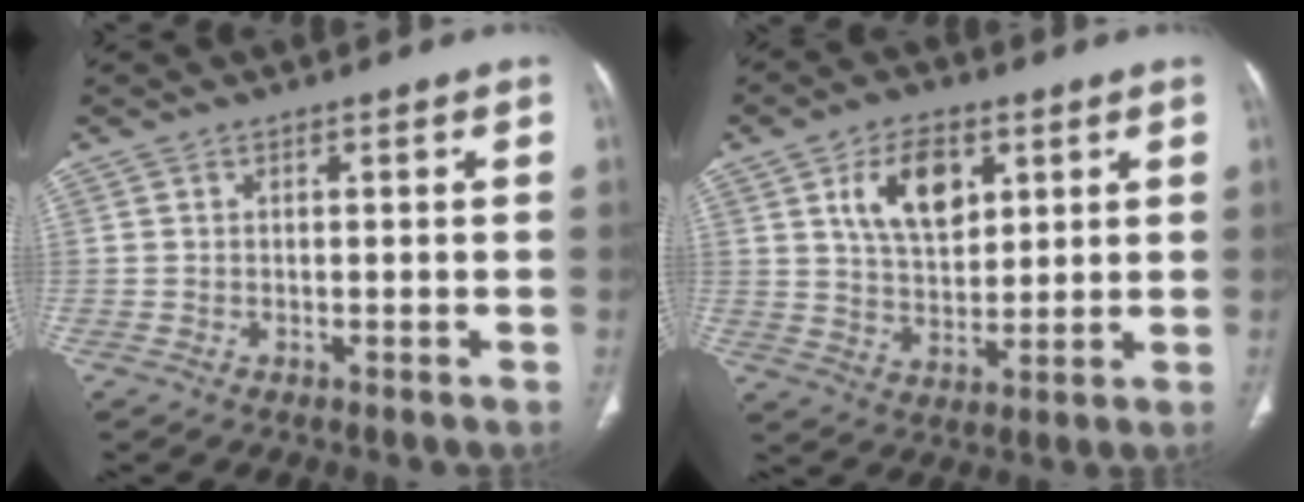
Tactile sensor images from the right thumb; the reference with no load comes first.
{"total": 11.2, "force": [4.4, 6.8, 7.8], "torque": [-0.104, -0.016, 0.084]}